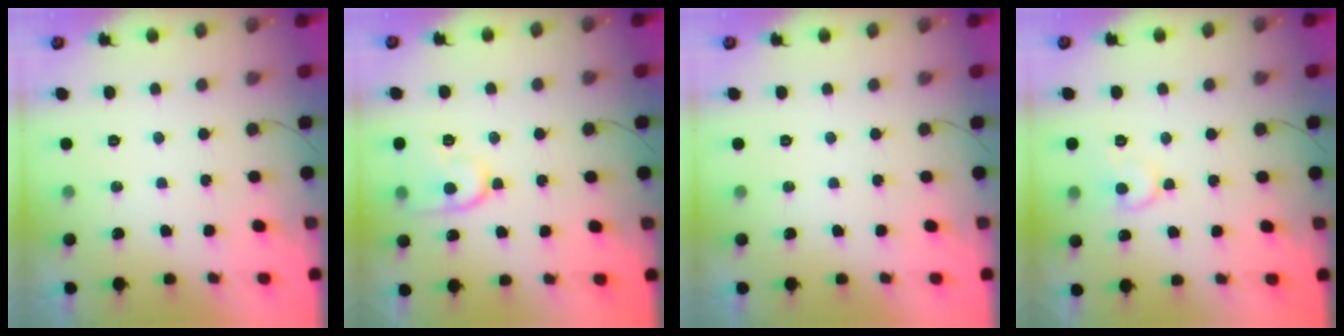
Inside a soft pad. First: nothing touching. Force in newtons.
{"total": 12.2, "press": 12.1, "slide": 1.2}
{"total": 0.0}
{"total": 8.7, "press": 8.7, "slide": 0.8}